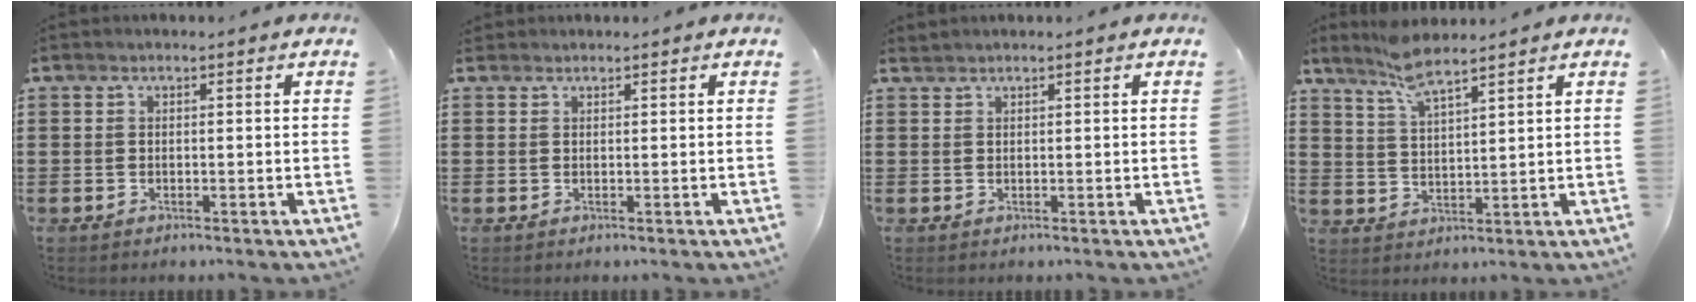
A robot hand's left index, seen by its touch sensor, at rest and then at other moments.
{"total": 0.9, "force": [0.7, 0.6, 0.0], "torque": [-0.003, 0.003, 0.013]}
{"total": 0.6, "force": [0.6, 0.0, 0.2], "torque": [-0.005, -0.001, 0.012]}
{"total": 5.6, "force": [4.9, 0.9, 2.7], "torque": [-0.066, -0.010, 0.088]}